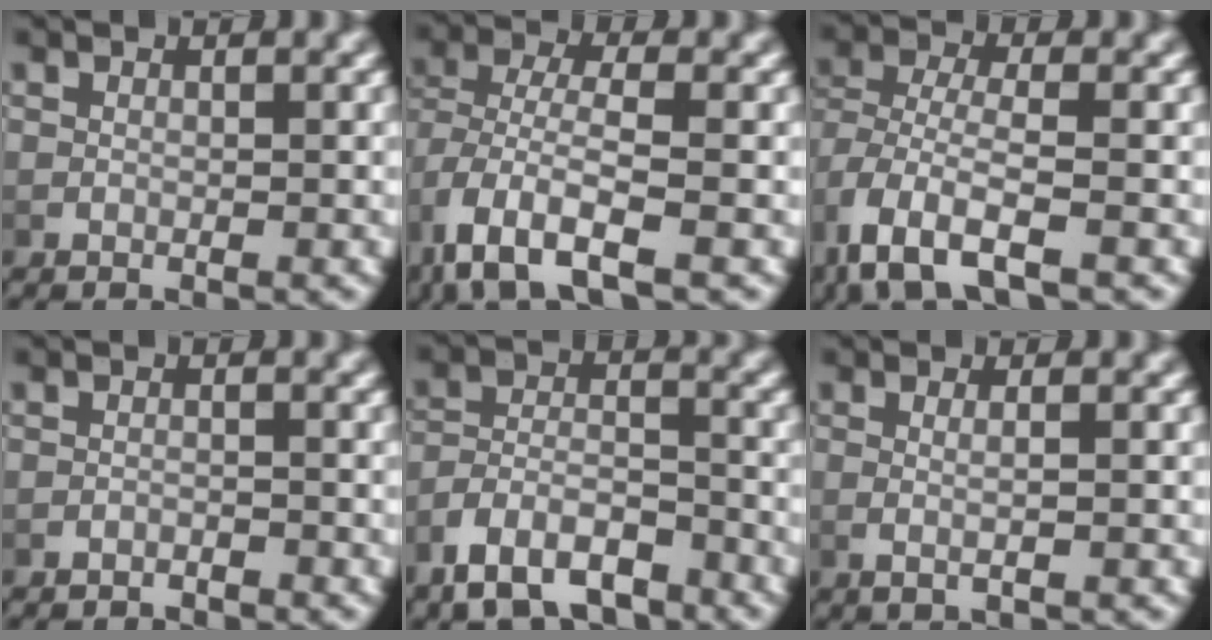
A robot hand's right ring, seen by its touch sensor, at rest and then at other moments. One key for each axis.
{"total": 4.8, "fx": -2.0, "fy": 2.2, "fz": 3.8, "tx": -0.101, "ty": -0.035, "tz": -0.012}
{"total": 4.1, "fx": -1.5, "fy": 2.0, "fz": 3.2, "tx": -0.094, "ty": -0.033, "tz": -0.008}
{"total": 1.7, "fx": -1.7, "fy": 0.1, "fz": 0.0, "tx": -0.005, "ty": -0.005, "tz": -0.026}
{"total": 7.5, "fx": -6.1, "fy": 3.5, "fz": 2.5, "tx": -0.048, "ty": -0.023, "tz": -0.101}
{"total": 1.5, "fx": -0.1, "fy": 0.0, "fz": 1.5, "tx": -0.032, "ty": -0.003, "tz": 0.001}